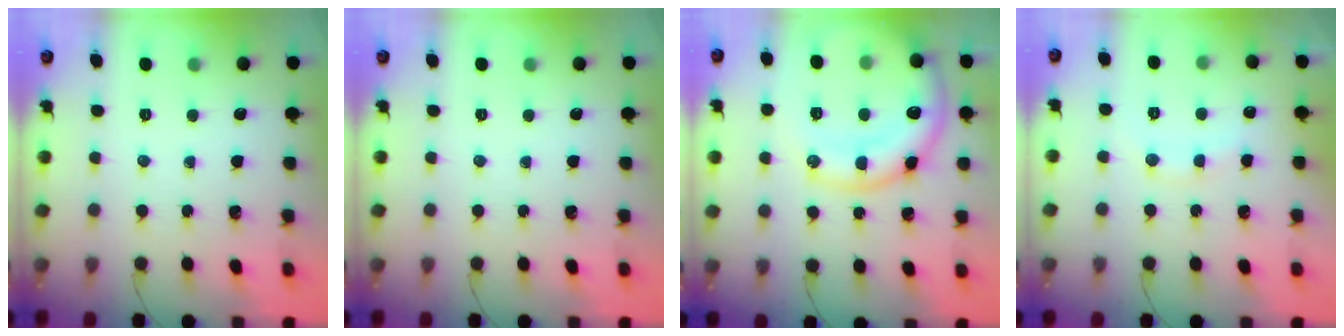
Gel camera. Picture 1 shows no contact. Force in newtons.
{"total": 0.0}
{"total": 17.6, "press": 17.5, "slide": 2.1}
{"total": 8.4, "press": 8.3, "slide": 1.2}